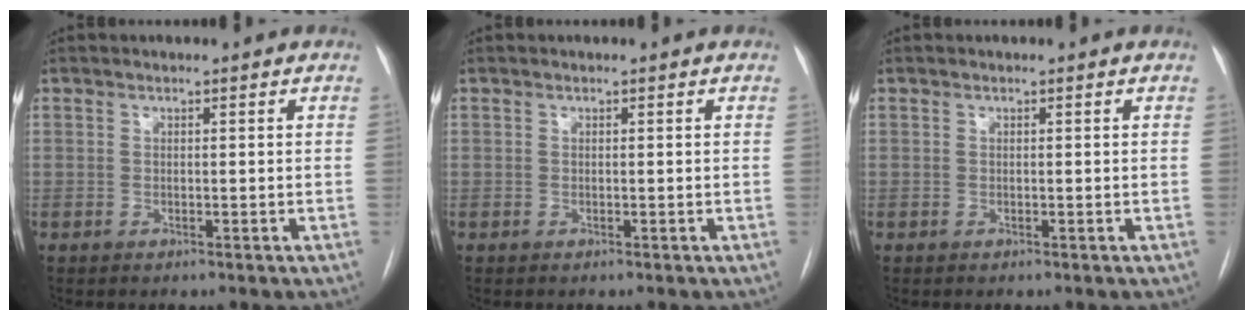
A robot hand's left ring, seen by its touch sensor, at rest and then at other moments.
{"total": 0.0}
{"total": 0.0}